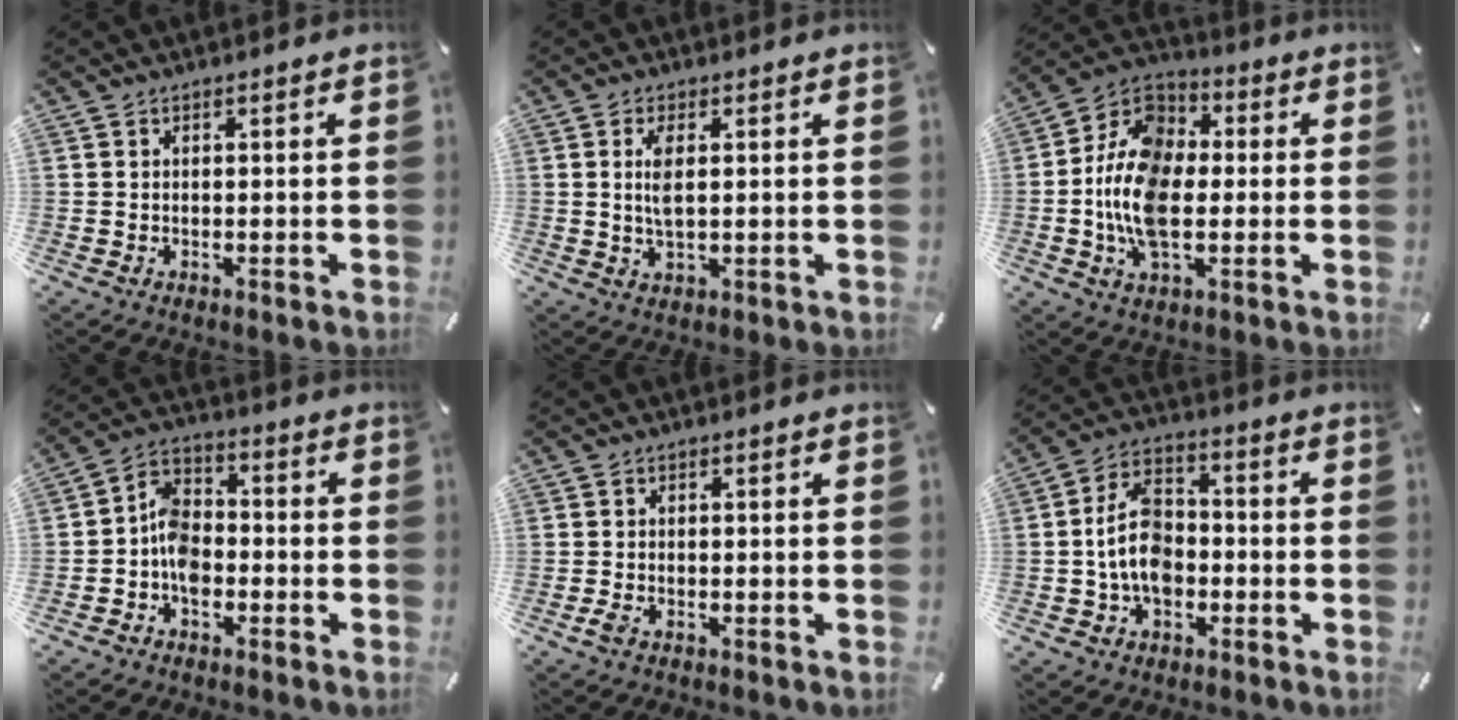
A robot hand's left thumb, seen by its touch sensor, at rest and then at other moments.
{"total": 4.6, "force": [0.8, 1.7, 4.2], "torque": [-0.102, -0.002, 0.007]}
{"total": 14.9, "force": [-2.5, 9.6, 11.1], "torque": [-0.260, 0.005, -0.051]}
{"total": 7.9, "force": [-2.8, 5.9, 4.4], "torque": [-0.094, 0.023, -0.050]}
{"total": 1.3, "force": [-0.7, 0.5, 1.0], "torque": [-0.027, -0.002, -0.016]}
{"total": 11.1, "force": [-2.0, 7.9, 7.4], "torque": [-0.153, 0.020, -0.037]}